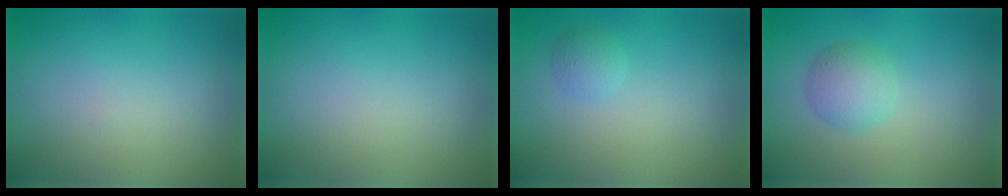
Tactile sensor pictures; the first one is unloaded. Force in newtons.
{"total": 0.0}
{"total": 1.2, "press": 1.2, "slide": 0.0}
{"total": 2.6, "press": 2.6, "slide": 0.1}